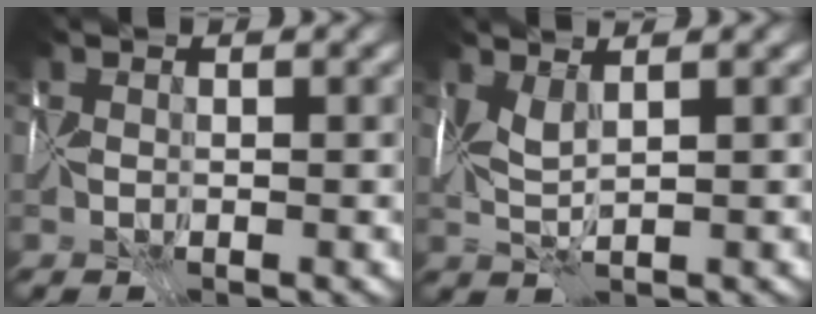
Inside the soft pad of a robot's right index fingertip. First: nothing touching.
{"total": 2.0, "force": [1.1, 0.3, 1.7], "torque": [-0.043, 0.007, 0.020]}